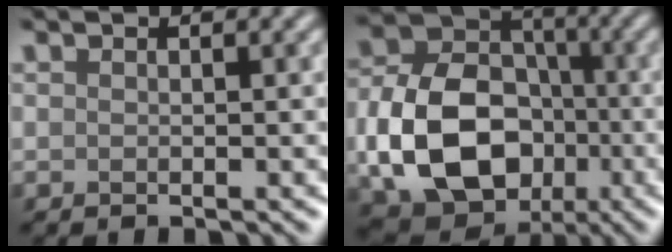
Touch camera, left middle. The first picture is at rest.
{"total": 12.4, "force": [-3.1, 9.2, 7.6], "torque": [-0.162, -0.012, -0.058]}